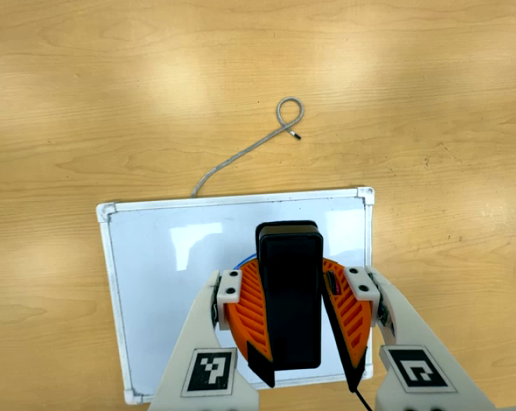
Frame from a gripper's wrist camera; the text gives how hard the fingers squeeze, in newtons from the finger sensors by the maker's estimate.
{"total": 10.6, "left": 10.1, "right": 11.1}